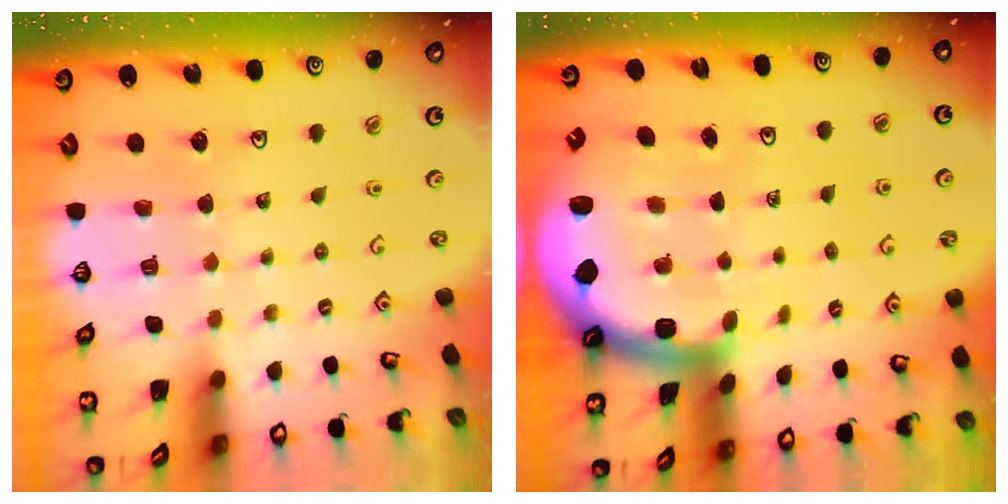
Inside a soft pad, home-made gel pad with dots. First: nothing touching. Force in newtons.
{"total": 6.0, "press": 5.9, "slide": 0.8}